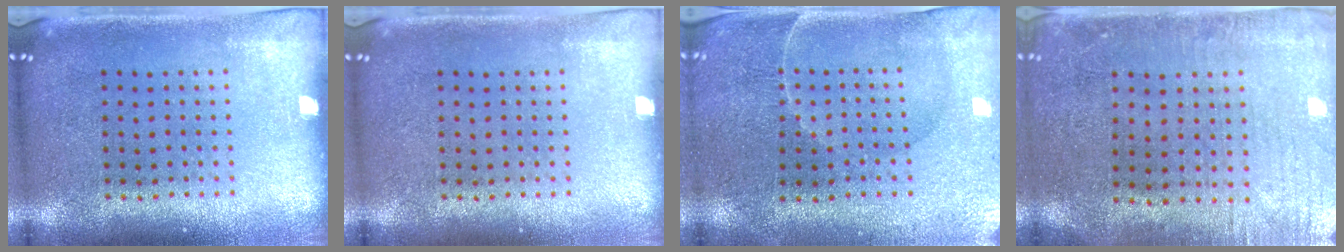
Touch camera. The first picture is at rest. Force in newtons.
{"total": 0.0}
{"total": 0.6, "press": 0.5, "slide": 0.4}
{"total": 0.5, "press": 0.3, "slide": 0.5}